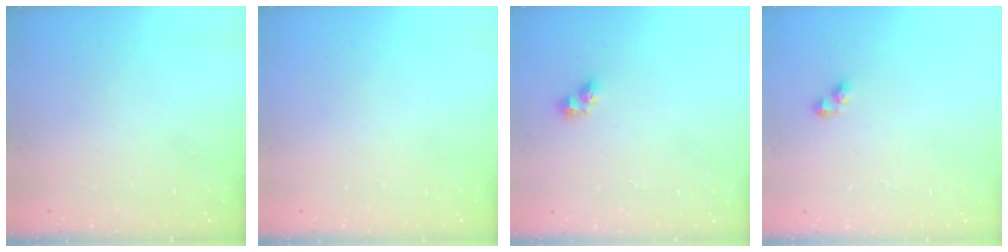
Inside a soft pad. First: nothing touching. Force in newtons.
{"total": 0.0}
{"total": 5.1, "press": 5.0, "slide": 0.4}
{"total": 3.1, "press": 3.1, "slide": 0.4}